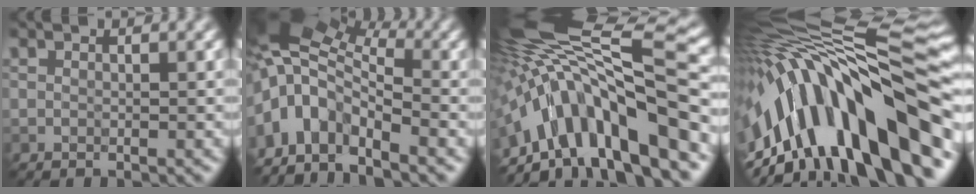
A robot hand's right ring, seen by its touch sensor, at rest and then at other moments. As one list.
[{"total": 10.5, "force": [-1.5, 6.1, 8.4], "torque": [-0.177, 0.006, -0.043]}, {"total": 14.3, "force": [-4.5, 4.4, 12.8], "torque": [-0.206, 0.038, -0.070]}, {"total": 16.0, "force": [-4.1, 6.5, 14.0], "torque": [-0.224, 0.041, -0.070]}]